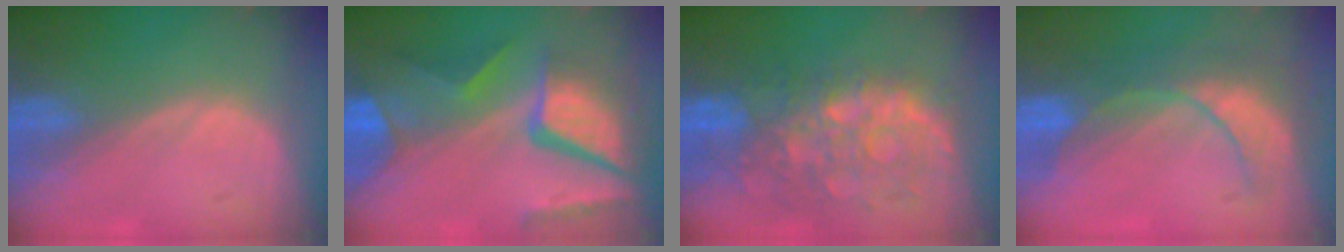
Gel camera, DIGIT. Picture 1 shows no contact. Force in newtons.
{"total": 11.6, "press": 9.7, "slide": 6.5}
{"total": 10.4, "press": 9.3, "slide": 4.7}
{"total": 8.9, "press": 7.8, "slide": 4.2}